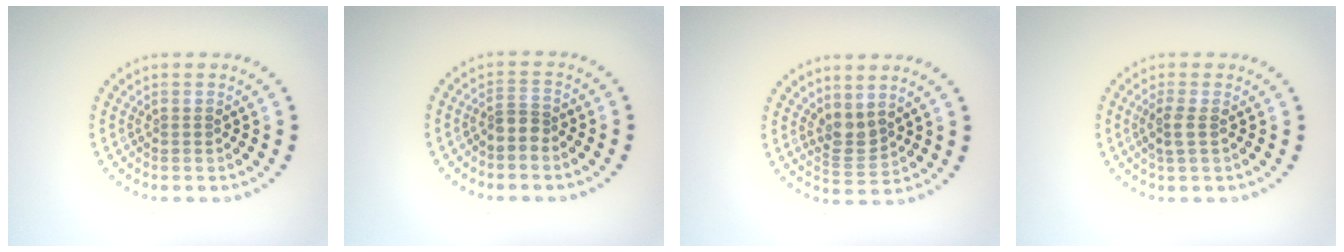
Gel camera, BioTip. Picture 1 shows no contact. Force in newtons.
{"total": 1.5, "press": 1.2, "slide": 1.0}
{"total": 2.3, "press": 1.9, "slide": 1.4}
{"total": 1.6, "press": 1.4, "slide": 0.7}